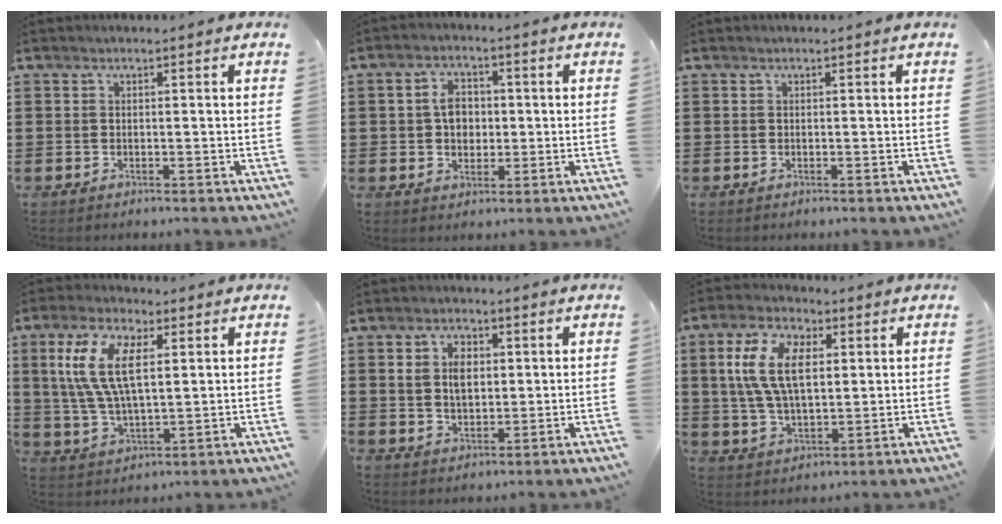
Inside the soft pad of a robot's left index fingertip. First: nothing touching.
{"total": 4.7, "force": [0.2, 3.4, 3.2], "torque": [-0.064, 0.010, -0.001]}
{"total": 0.0}
{"total": 10.8, "force": [3.5, 4.8, 9.0], "torque": [-0.201, 0.008, 0.057]}
{"total": 4.8, "force": [1.0, 3.2, 3.4], "torque": [-0.068, 0.011, 0.014]}
{"total": 10.4, "force": [3.0, 5.5, 8.3], "torque": [-0.191, 0.010, 0.048]}